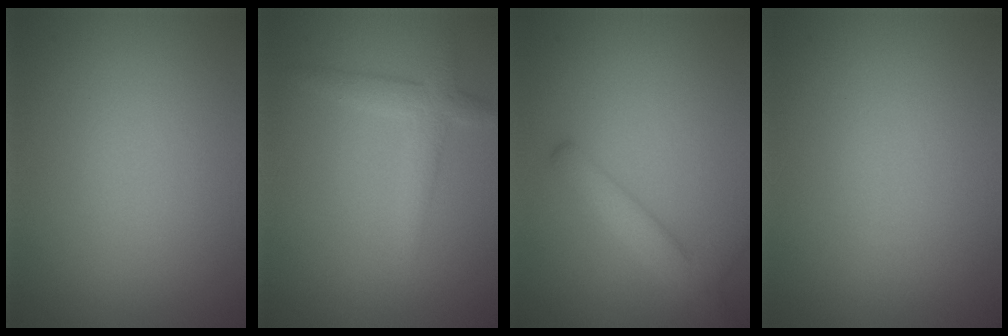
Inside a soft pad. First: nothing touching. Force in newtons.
{"total": 2.7, "press": 2.7, "slide": 0.1}
{"total": 3.5, "press": 3.5, "slide": 0.2}
{"total": 0.0}